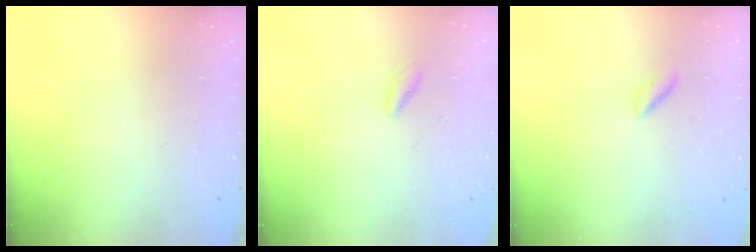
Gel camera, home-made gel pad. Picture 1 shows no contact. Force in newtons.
{"total": 1.5, "press": 1.4, "slide": 0.3}
{"total": 1.5, "press": 1.1, "slide": 1.0}